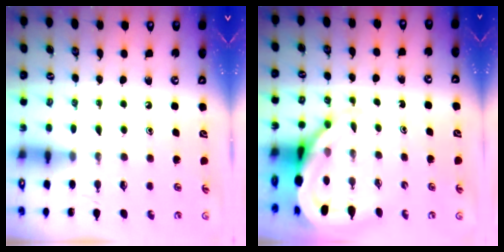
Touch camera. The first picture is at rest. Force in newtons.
{"total": 8.5, "press": 8.4, "slide": 1.1}